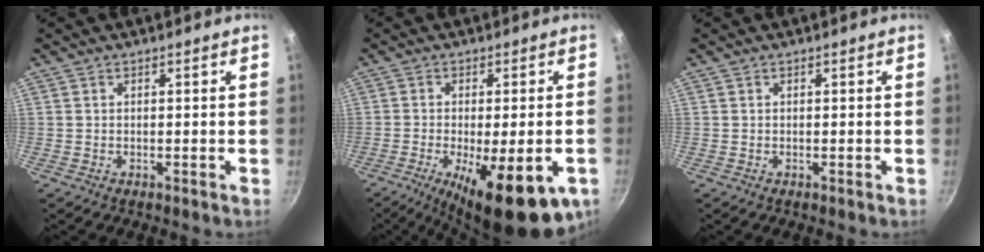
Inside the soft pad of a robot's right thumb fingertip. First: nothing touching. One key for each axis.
{"total": 18.3, "fx": -8.0, "fy": 6.2, "fz": 15.3, "tx": -0.189, "ty": -0.011, "tz": -0.102}
{"total": 0.0}